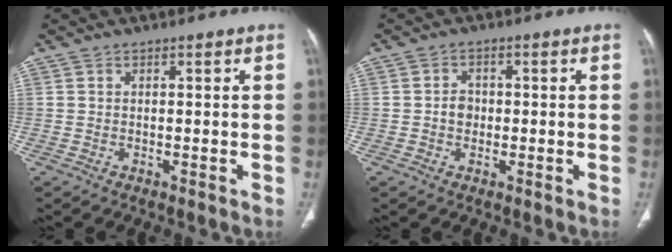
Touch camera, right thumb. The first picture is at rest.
{"total": 2.6, "force": [-0.3, 2.2, 1.3], "torque": [-0.009, 0.007, -0.010]}